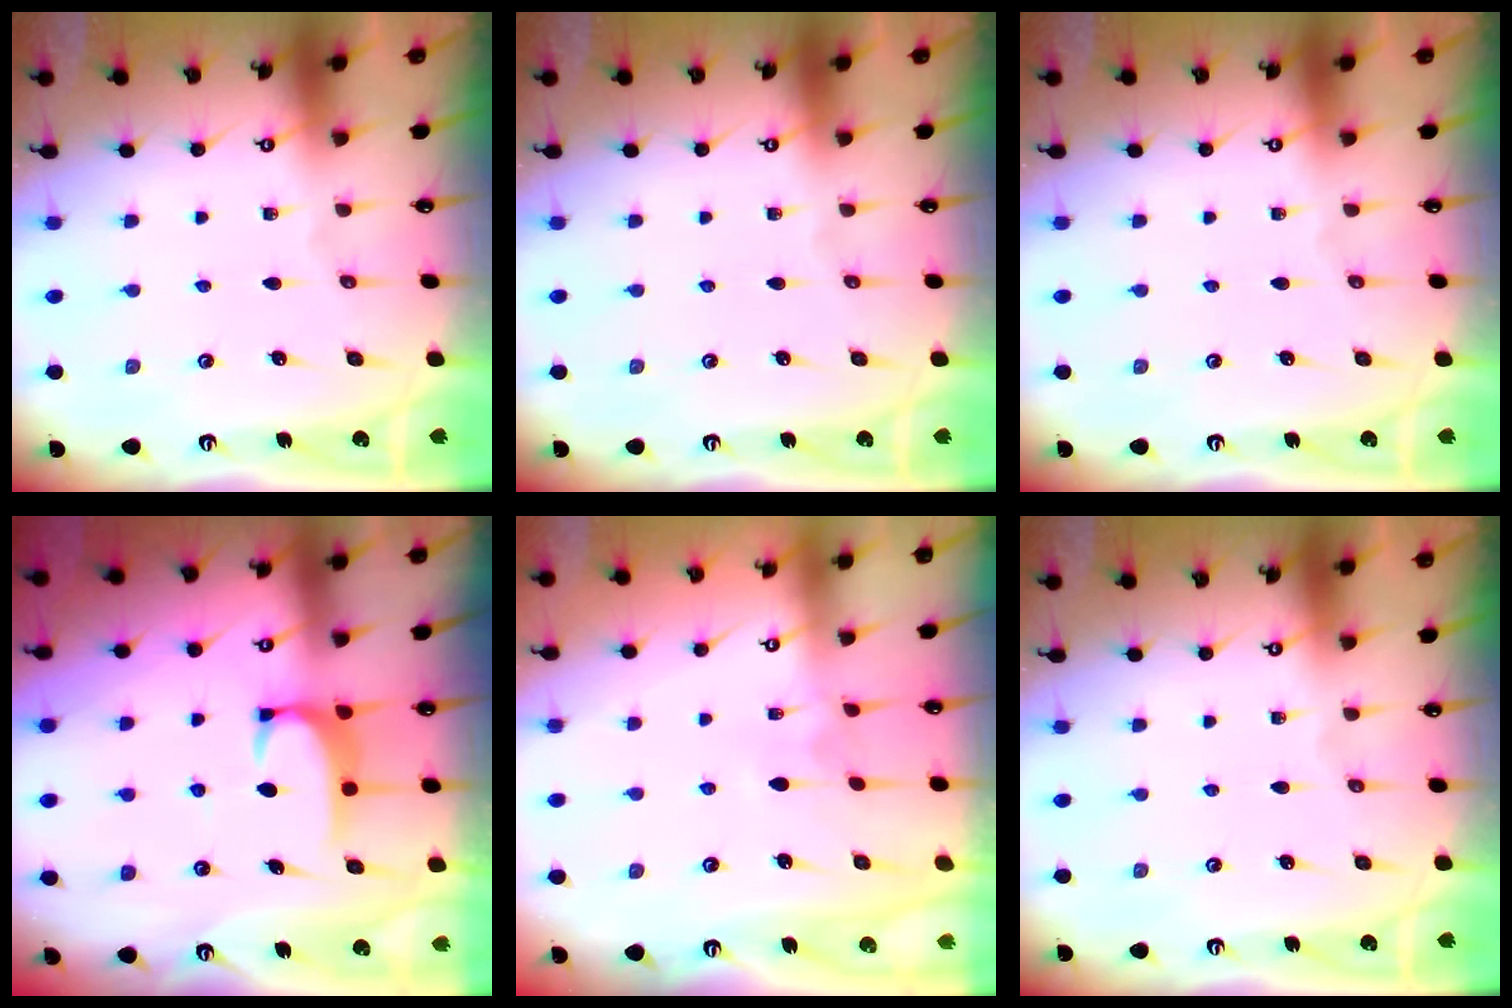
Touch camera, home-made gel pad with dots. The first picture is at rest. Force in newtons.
{"total": 0.0}
{"total": 0.0}
{"total": 2.0, "press": 1.9, "slide": 0.6}
{"total": 3.3, "press": 3.3, "slide": 0.3}
{"total": 0.0}